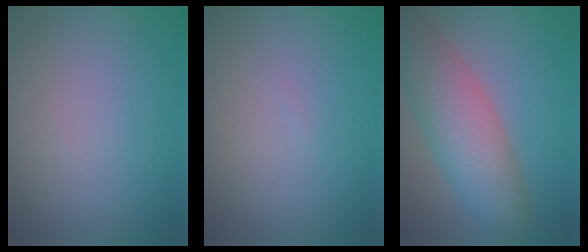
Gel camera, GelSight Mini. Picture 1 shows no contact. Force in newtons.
{"total": 0.0}
{"total": 8.0, "press": 8.0, "slide": 0.3}